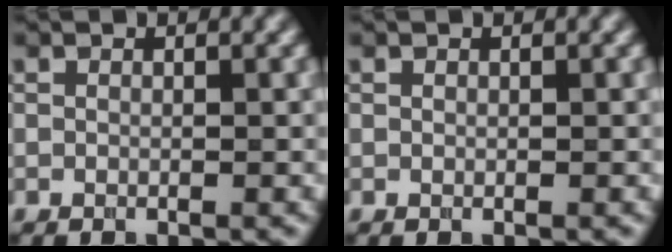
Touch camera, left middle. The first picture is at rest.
{"total": 0.0}